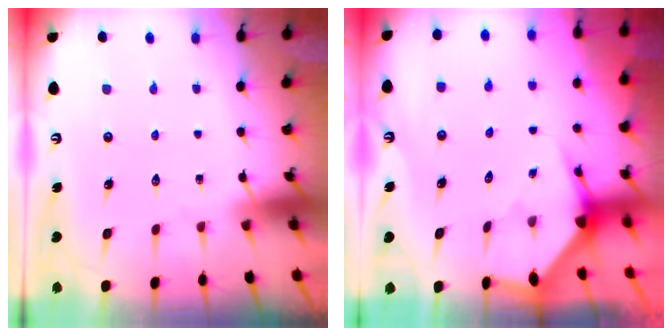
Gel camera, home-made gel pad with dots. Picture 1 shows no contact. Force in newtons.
{"total": 3.2, "press": 3.2, "slide": 0.3}